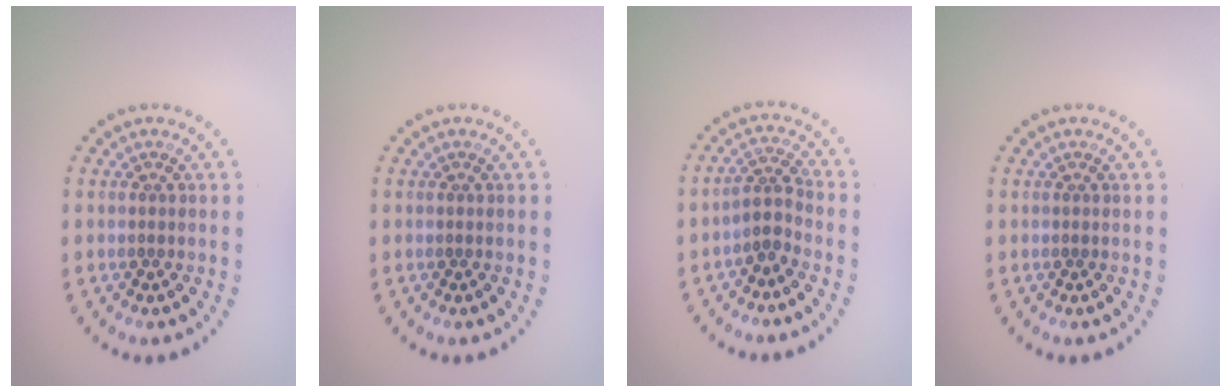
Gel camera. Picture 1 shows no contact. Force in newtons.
{"total": 0.0}
{"total": 2.2, "press": 1.6, "slide": 1.5}
{"total": 0.0}